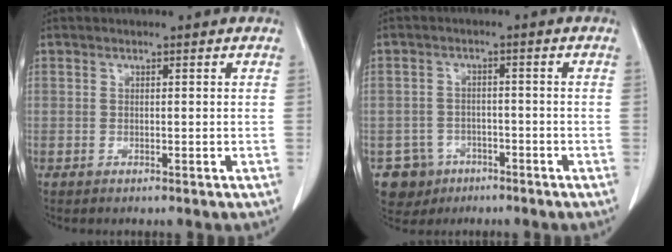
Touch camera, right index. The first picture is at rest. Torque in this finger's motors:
{"motor_torque": [-0.30, 0.07, -0.87, -0.16]}